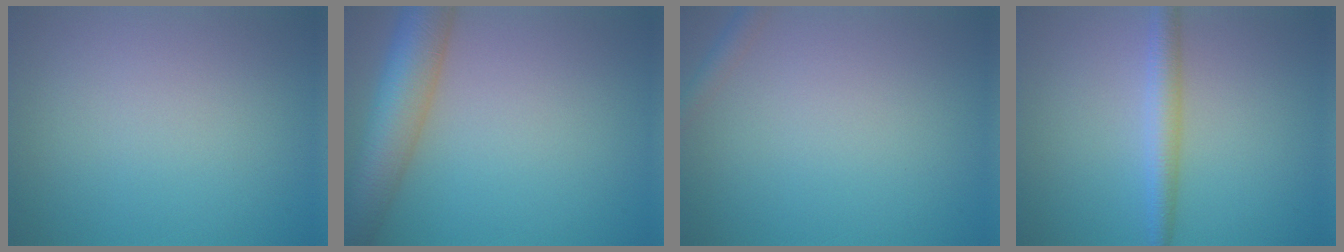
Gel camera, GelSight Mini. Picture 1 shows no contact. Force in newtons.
{"total": 7.7, "press": 7.7, "slide": 0.4}
{"total": 1.4, "press": 1.3, "slide": 0.1}
{"total": 2.8, "press": 2.8, "slide": 0.0}